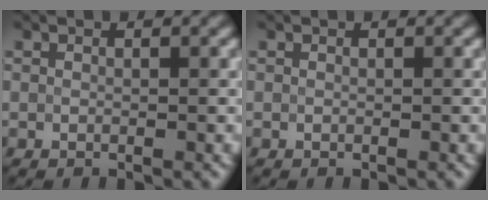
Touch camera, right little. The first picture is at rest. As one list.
[{"total": 0.0}]